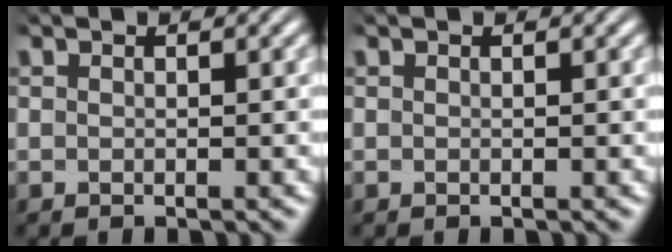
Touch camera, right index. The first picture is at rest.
{"total": 0.0}